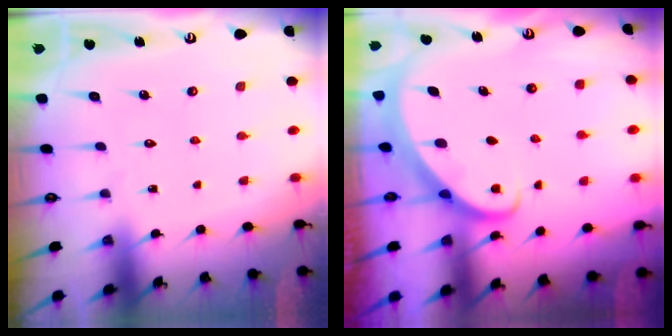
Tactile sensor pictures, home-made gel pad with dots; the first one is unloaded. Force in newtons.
{"total": 2.8, "press": 2.8, "slide": 0.3}